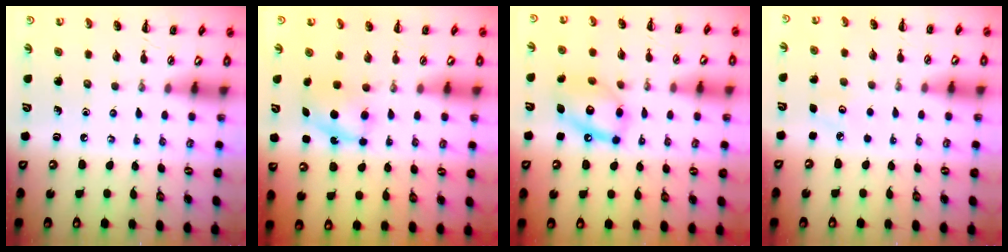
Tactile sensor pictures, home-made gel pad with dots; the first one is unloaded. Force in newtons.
{"total": 5.8, "press": 5.6, "slide": 1.6}
{"total": 13.8, "press": 13.7, "slide": 1.9}
{"total": 2.8, "press": 2.7, "slide": 0.8}